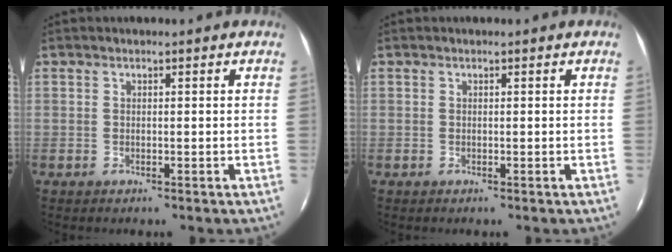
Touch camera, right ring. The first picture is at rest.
{"total": 0.0}